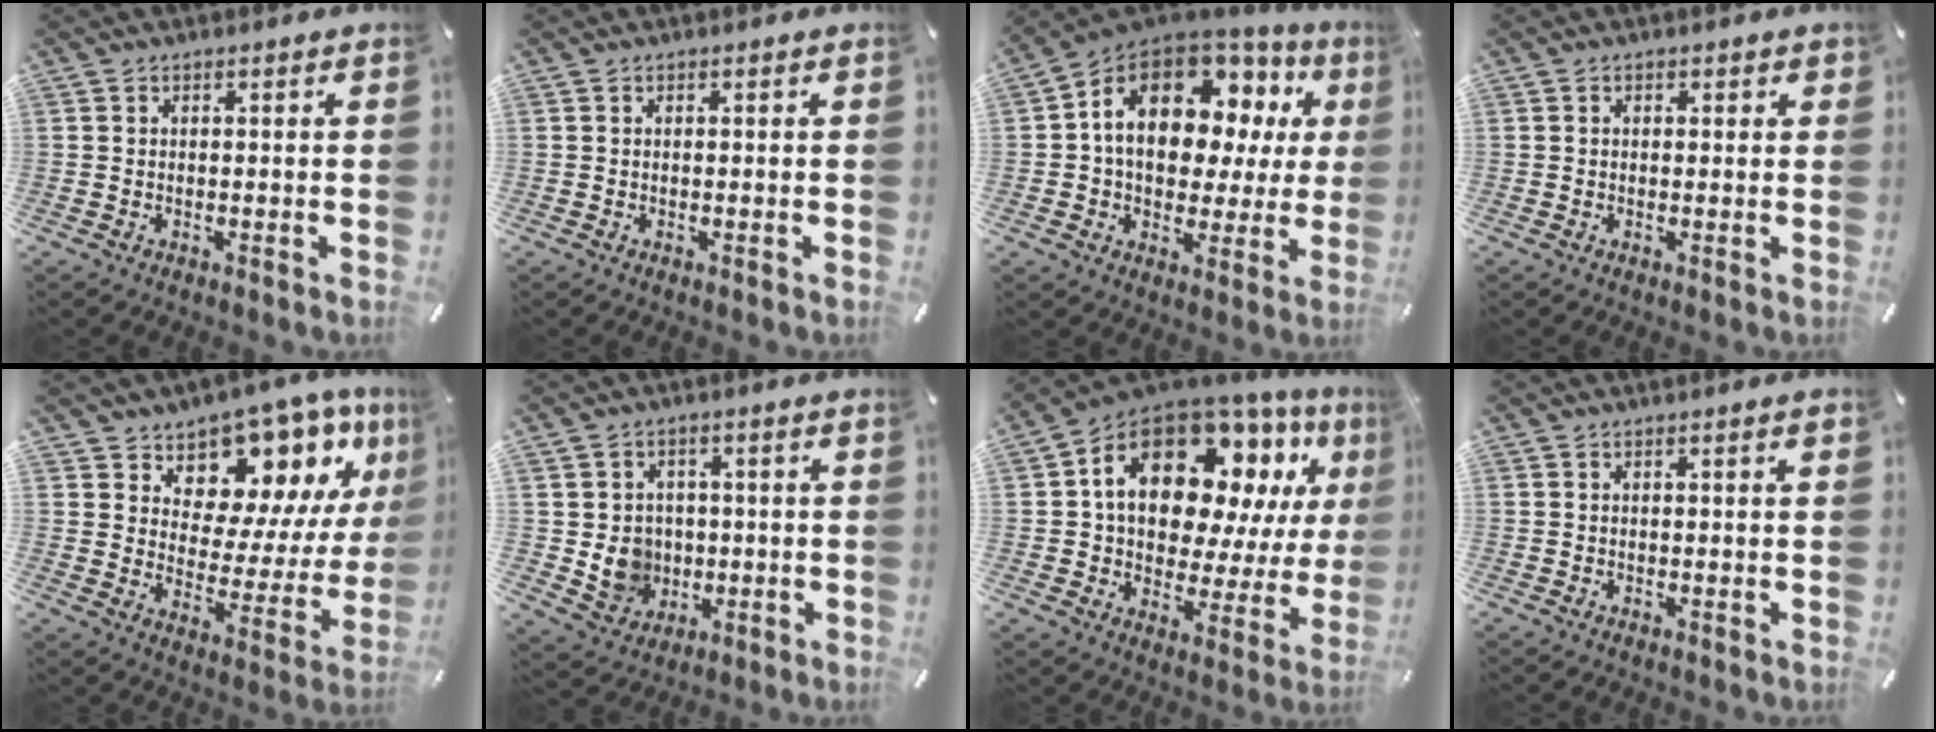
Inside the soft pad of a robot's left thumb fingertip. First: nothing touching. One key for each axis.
{"total": 0.0}
{"total": 15.6, "fx": 4.9, "fy": 10.6, "fz": 10.4, "tx": -0.172, "ty": -0.025, "tz": 0.087}
{"total": 0.7, "fx": 0.1, "fy": 0.5, "fz": 0.4, "tx": -0.001, "ty": 0.001, "tz": 0.000}
{"total": 11.8, "fx": 9.2, "fy": 6.9, "fz": 2.6, "tx": -0.032, "ty": -0.109, "tz": 0.157}
{"total": 7.8, "fx": -0.3, "fy": 7.5, "fz": 1.9, "tx": -0.045, "ty": -0.001, "tz": 0.000}
{"total": 20.5, "fx": 9.4, "fy": 12.4, "fz": 13.4, "tx": -0.250, "ty": -0.062, "tz": 0.155}
{"total": 1.2, "fx": 0.2, "fy": 0.1, "fz": 1.2, "tx": -0.020, "ty": 0.000, "tz": 0.003}